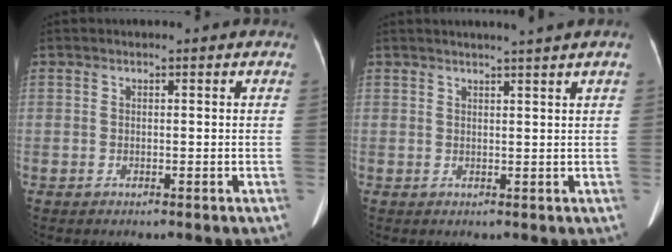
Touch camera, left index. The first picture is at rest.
{"total": 3.4, "force": [2.8, -1.0, 1.7], "torque": [-0.023, 0.003, 0.033]}